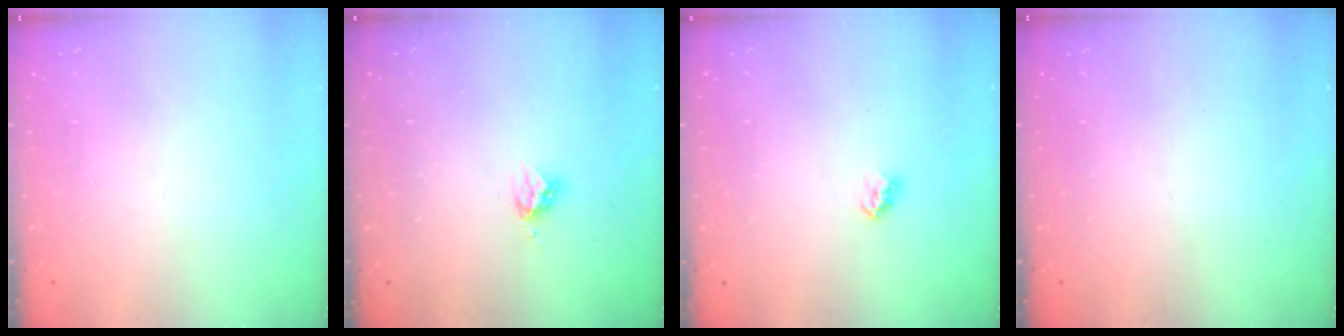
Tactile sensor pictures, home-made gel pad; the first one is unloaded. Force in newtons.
{"total": 3.9, "press": 3.9, "slide": 0.1}
{"total": 2.4, "press": 2.4, "slide": 0.1}
{"total": 0.0}